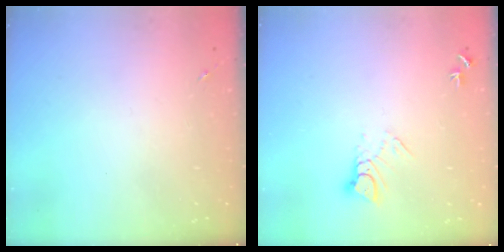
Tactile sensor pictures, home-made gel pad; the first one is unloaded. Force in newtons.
{"total": 4.9, "press": 4.9, "slide": 0.5}